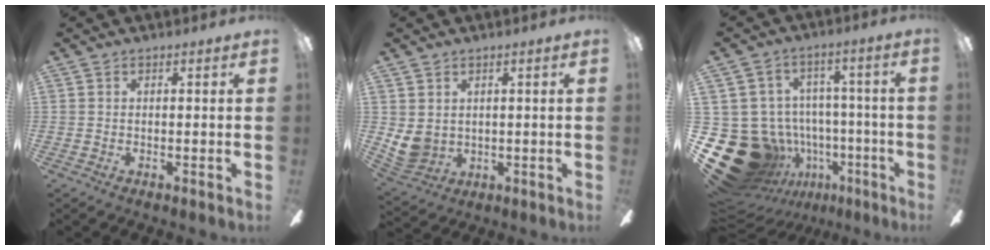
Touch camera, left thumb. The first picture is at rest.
{"total": 6.1, "force": [1.8, 5.2, 2.6], "torque": [-0.070, -0.008, 0.036]}
{"total": 21.8, "force": [-8.5, 18.0, 9.0], "torque": [-0.188, 0.037, -0.080]}